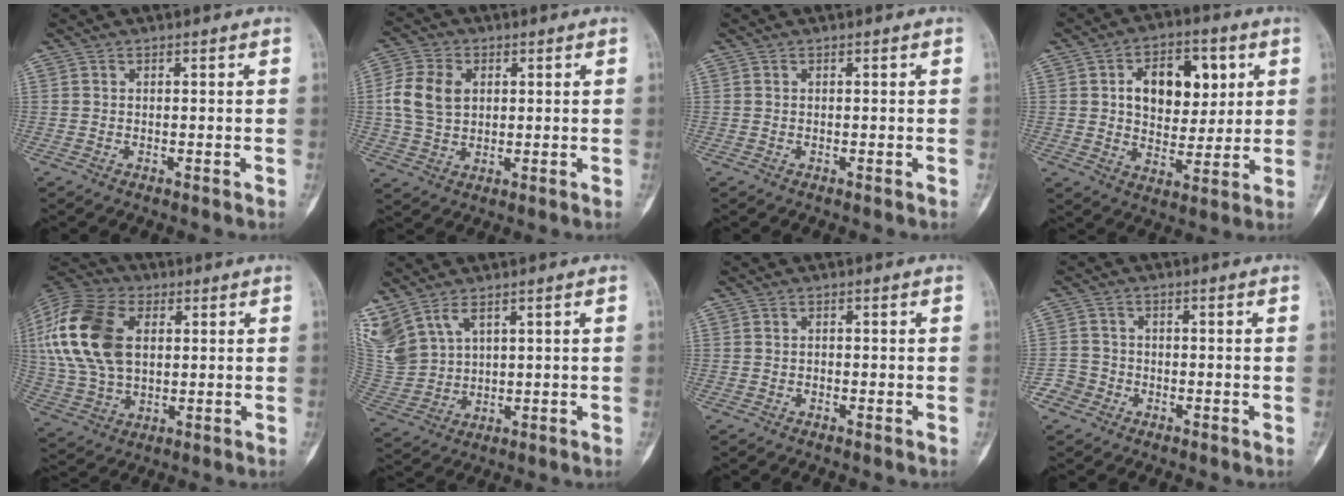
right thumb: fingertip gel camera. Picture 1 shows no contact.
{"total": 8.9, "force": [1.5, 6.5, 5.9], "torque": [-0.115, 0.006, 0.032]}
{"total": 0.0}
{"total": 13.9, "force": [3.8, 9.0, 9.9], "torque": [-0.099, -0.004, 0.060]}
{"total": 21.4, "force": [4.2, 13.9, 15.7], "torque": [-0.339, 0.005, 0.077]}
{"total": 12.5, "force": [6.8, 7.3, 7.5], "torque": [-0.191, -0.012, 0.160]}
{"total": 0.6, "force": [-0.4, 0.4, 0.2], "torque": [0.001, 0.002, -0.011]}
{"total": 3.7, "force": [-2.0, 3.2, -0.1], "torque": [0.020, 0.016, -0.047]}